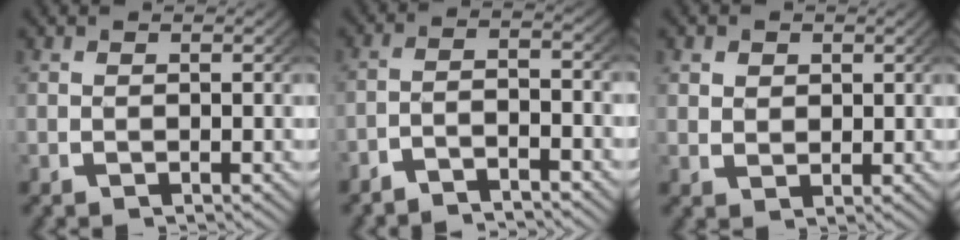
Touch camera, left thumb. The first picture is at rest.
{"total": 3.1, "force": [-2.4, 0.7, 1.8], "torque": [-0.031, -0.004, -0.048]}
{"total": 1.9, "force": [0.9, 1.6, 0.7], "torque": [-0.011, -0.009, 0.025]}